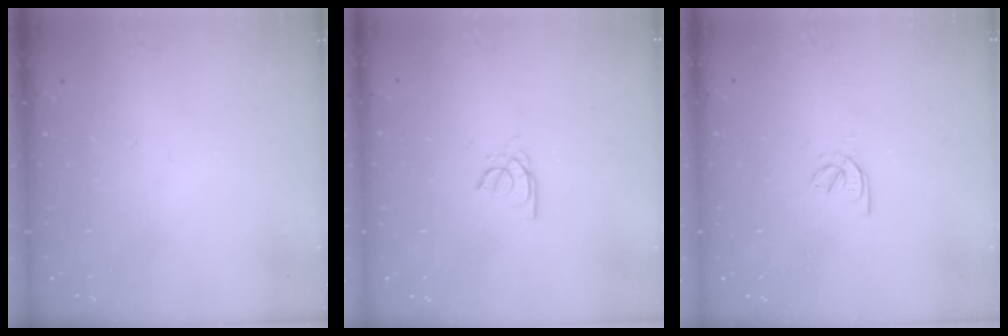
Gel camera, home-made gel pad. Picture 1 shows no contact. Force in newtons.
{"total": 3.0, "press": 3.0, "slide": 0.5}
{"total": 2.9, "press": 2.8, "slide": 0.8}